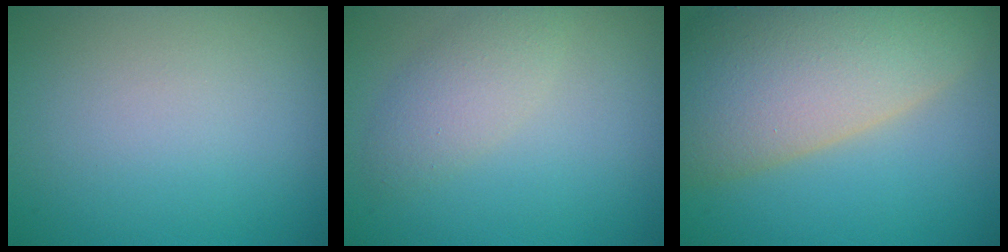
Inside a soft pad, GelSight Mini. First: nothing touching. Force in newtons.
{"total": 2.8, "press": 2.8, "slide": 0.1}
{"total": 13.8, "press": 13.7, "slide": 1.2}